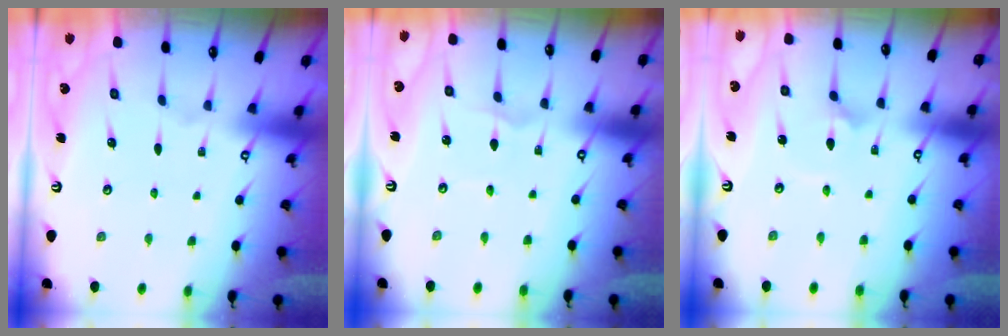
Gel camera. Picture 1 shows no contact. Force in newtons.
{"total": 1.1, "press": 1.1, "slide": 0.0}
{"total": 2.4, "press": 2.4, "slide": 0.2}